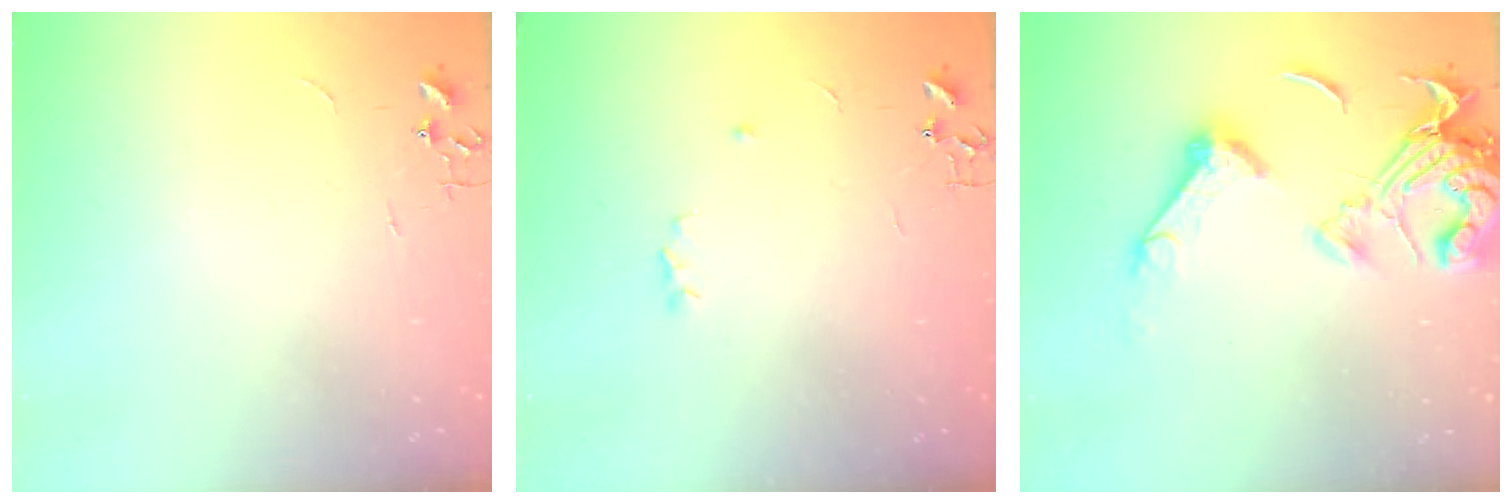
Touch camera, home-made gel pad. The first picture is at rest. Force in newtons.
{"total": 3.1, "press": 3.1, "slide": 0.5}
{"total": 18.0, "press": 18.0, "slide": 1.0}